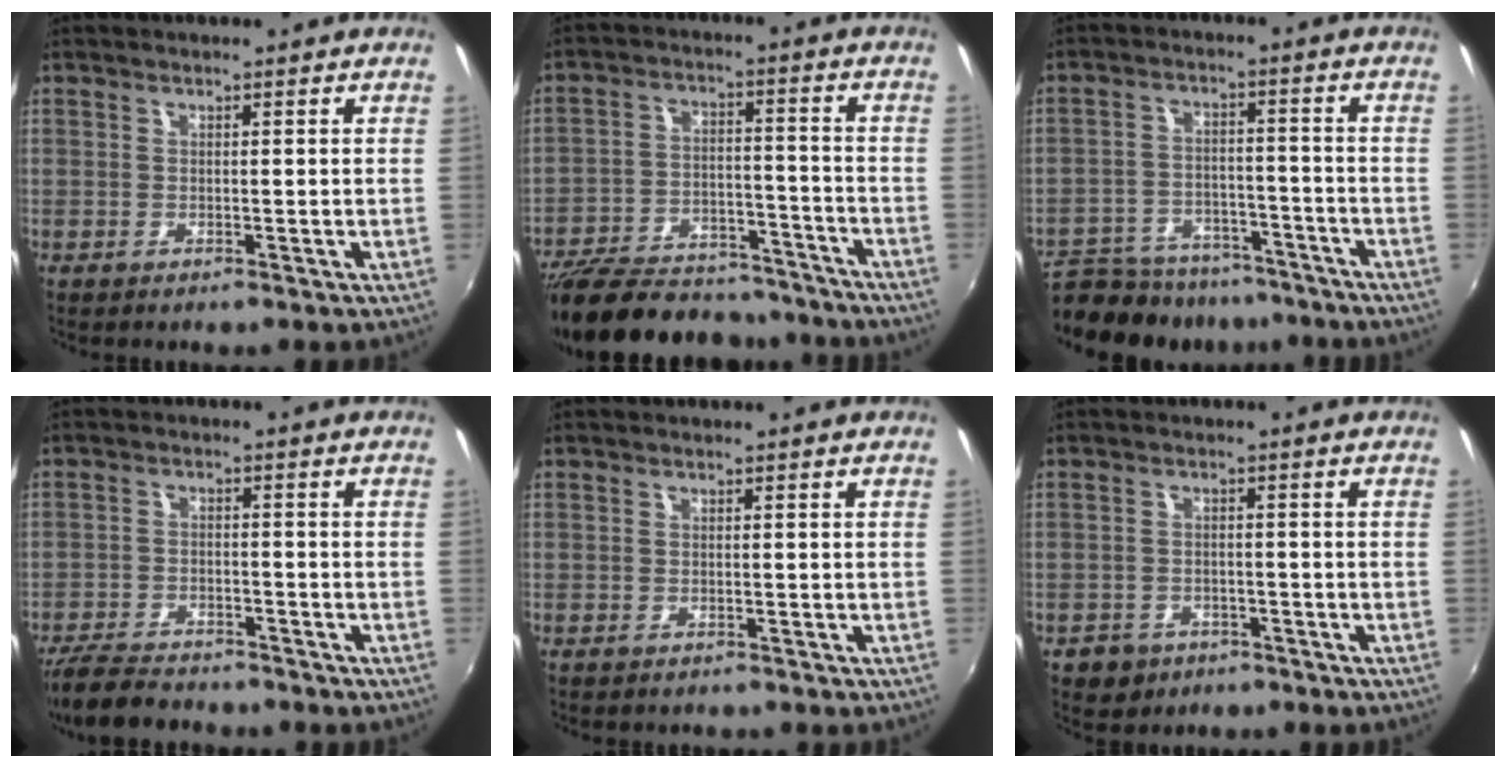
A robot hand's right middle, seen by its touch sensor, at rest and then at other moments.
{"total": 25.8, "force": [-21.7, 8.8, 10.8], "torque": [-0.224, -0.008, -0.307]}
{"total": 17.0, "force": [-14.4, 6.9, 5.8], "torque": [-0.142, 0.001, -0.205]}
{"total": 10.7, "force": [-9.3, 3.3, 4.0], "torque": [-0.113, -0.013, -0.157]}
{"total": 1.0, "force": [-0.9, 0.3, 0.3], "torque": [-0.009, -0.002, -0.012]}
{"total": 5.3, "force": [-3.1, 4.1, 1.4], "torque": [-0.049, 0.001, -0.043]}